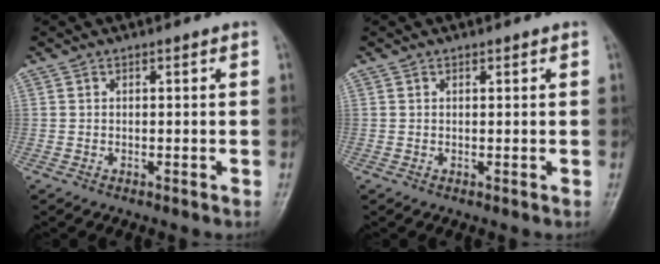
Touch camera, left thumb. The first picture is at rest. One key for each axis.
{"total": 0.6, "fx": 0.3, "fy": 0.4, "fz": 0.4, "tx": -0.002, "ty": -0.001, "tz": 0.004}